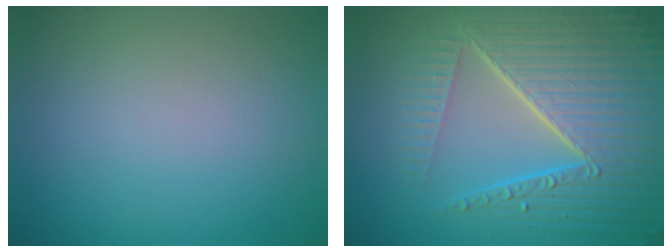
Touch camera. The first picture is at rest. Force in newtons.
{"total": 9.0, "press": 6.2, "slide": 6.6}